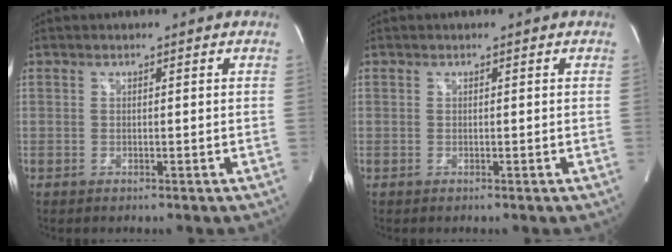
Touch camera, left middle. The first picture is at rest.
{"total": 0.0}